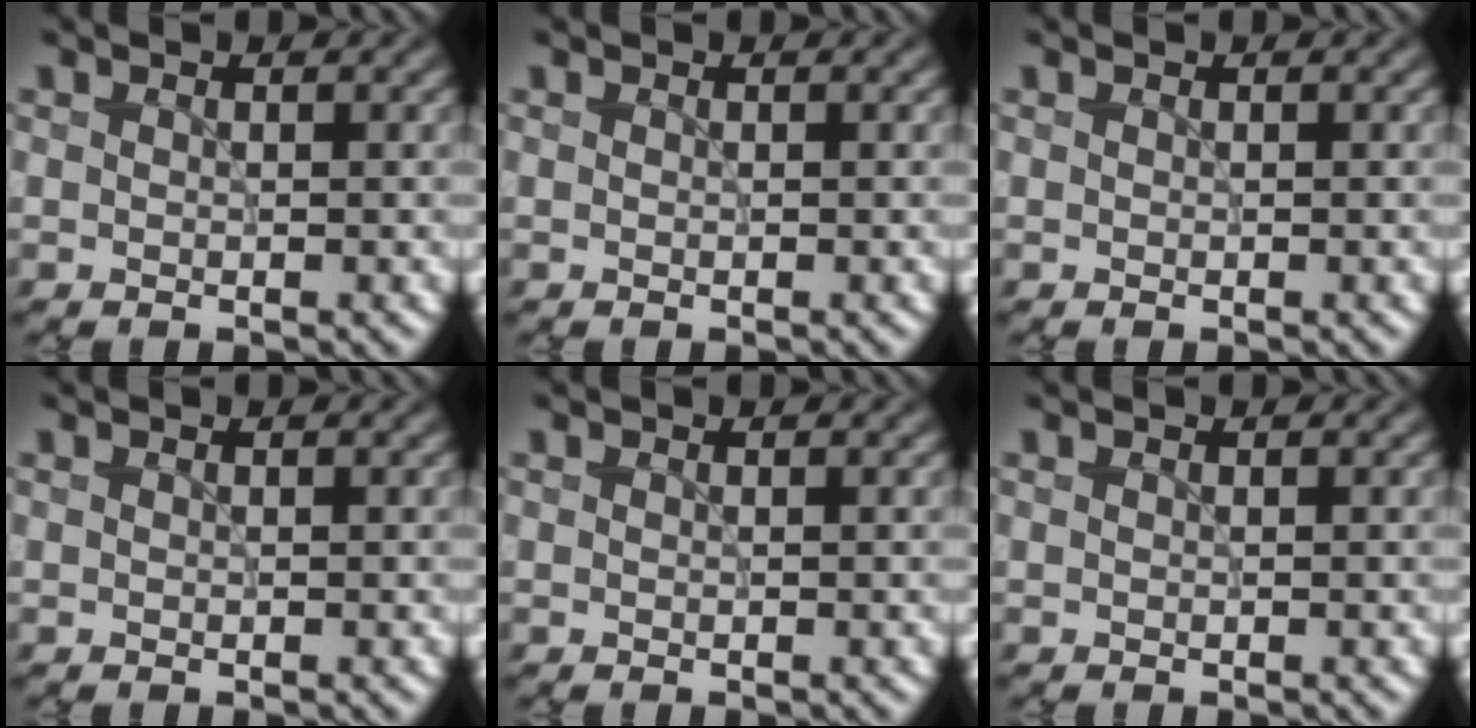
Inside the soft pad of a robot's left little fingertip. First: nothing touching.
{"total": 0.0}
{"total": 0.0}
{"total": 0.0}
{"total": 0.0}
{"total": 0.0}